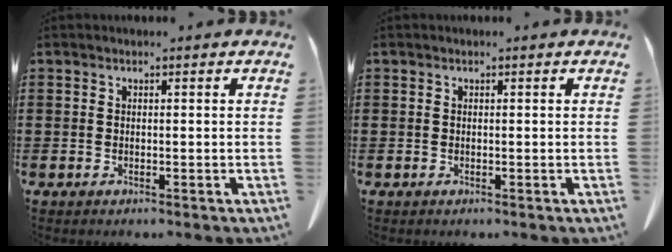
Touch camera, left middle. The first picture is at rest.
{"total": 0.0}